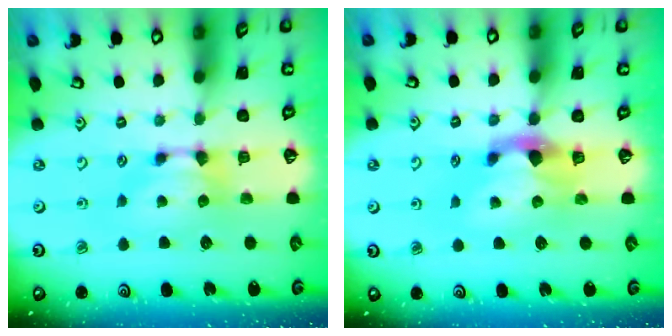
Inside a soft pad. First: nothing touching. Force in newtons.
{"total": 2.9, "press": 2.5, "slide": 1.5}